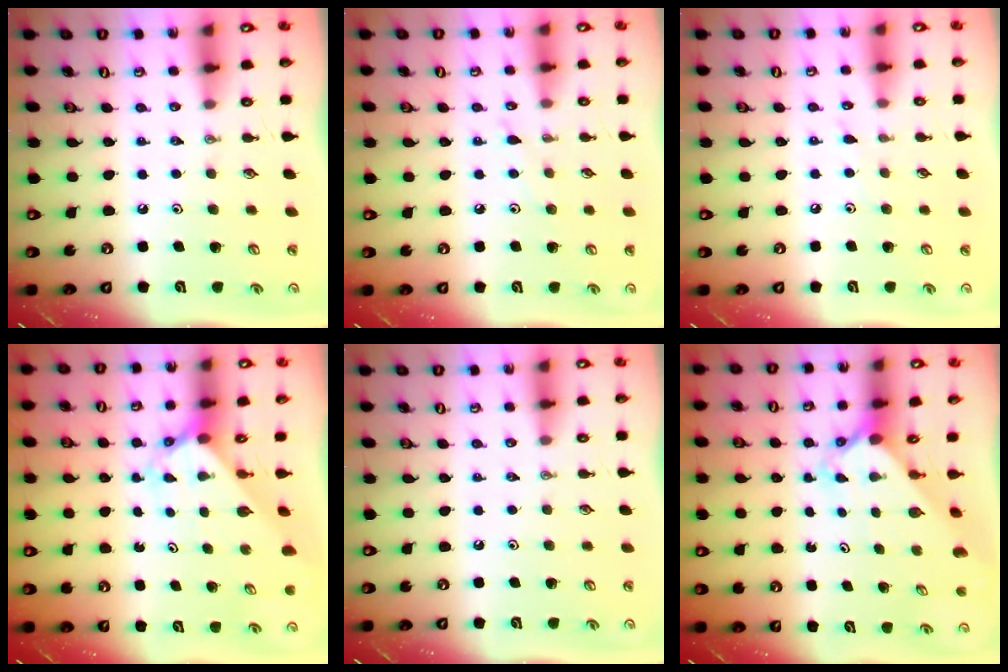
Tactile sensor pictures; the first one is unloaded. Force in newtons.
{"total": 3.5, "press": 3.5, "slide": 0.4}
{"total": 3.7, "press": 3.6, "slide": 0.5}
{"total": 2.4, "press": 2.4, "slide": 0.3}
{"total": 0.0}
{"total": 2.4, "press": 2.4, "slide": 0.1}